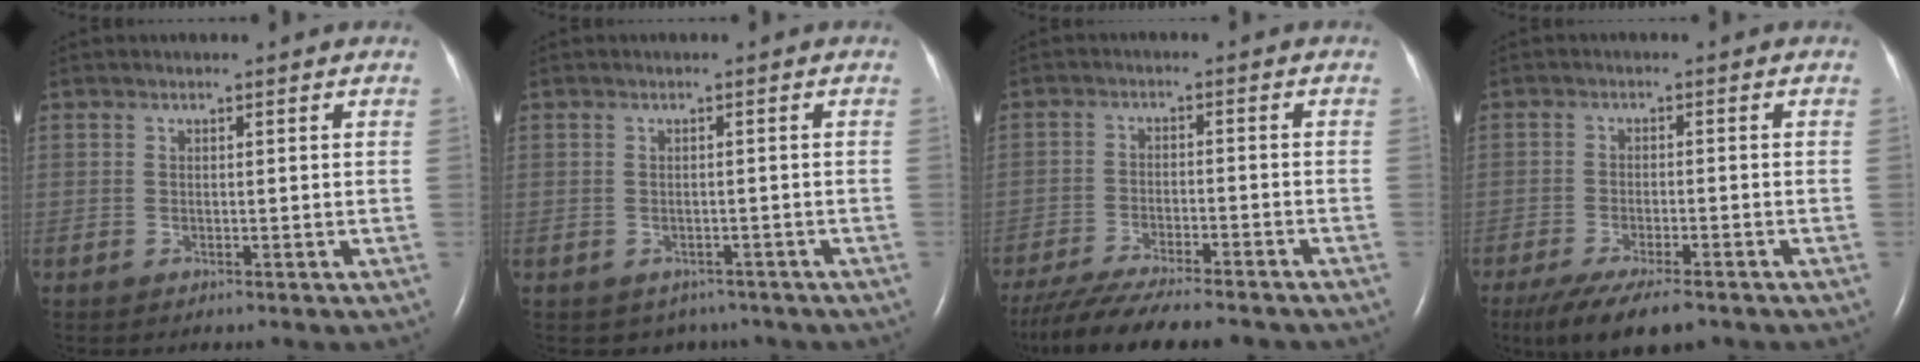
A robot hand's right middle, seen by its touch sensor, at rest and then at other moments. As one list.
[{"total": 3.8, "force": [-2.8, 2.5, 0.6], "torque": [-0.004, 0.009, -0.034]}, {"total": 15.8, "force": [-13.8, 2.1, 7.5], "torque": [-0.136, -0.029, -0.205]}, {"total": 10.3, "force": [-7.7, 2.4, 6.4], "torque": [-0.102, -0.019, -0.120]}]